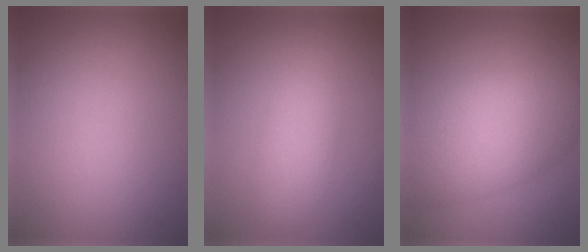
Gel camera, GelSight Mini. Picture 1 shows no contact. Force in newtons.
{"total": 2.8, "press": 2.8, "slide": 0.1}
{"total": 7.8, "press": 7.7, "slide": 0.6}